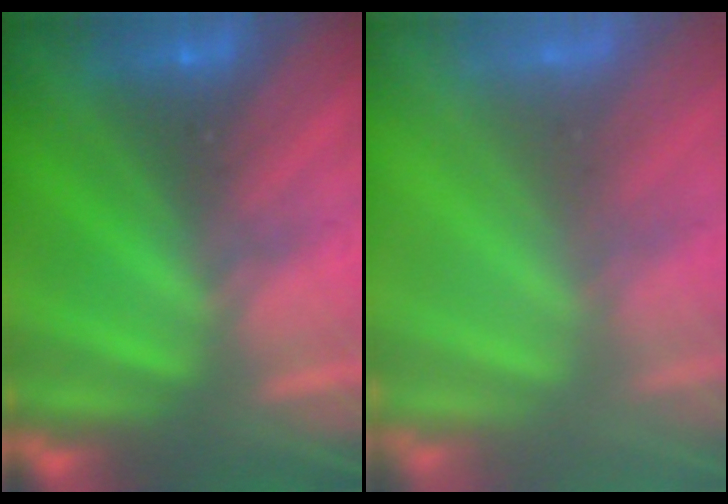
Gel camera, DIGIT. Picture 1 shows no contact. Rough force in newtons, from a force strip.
{"total": 8.7}